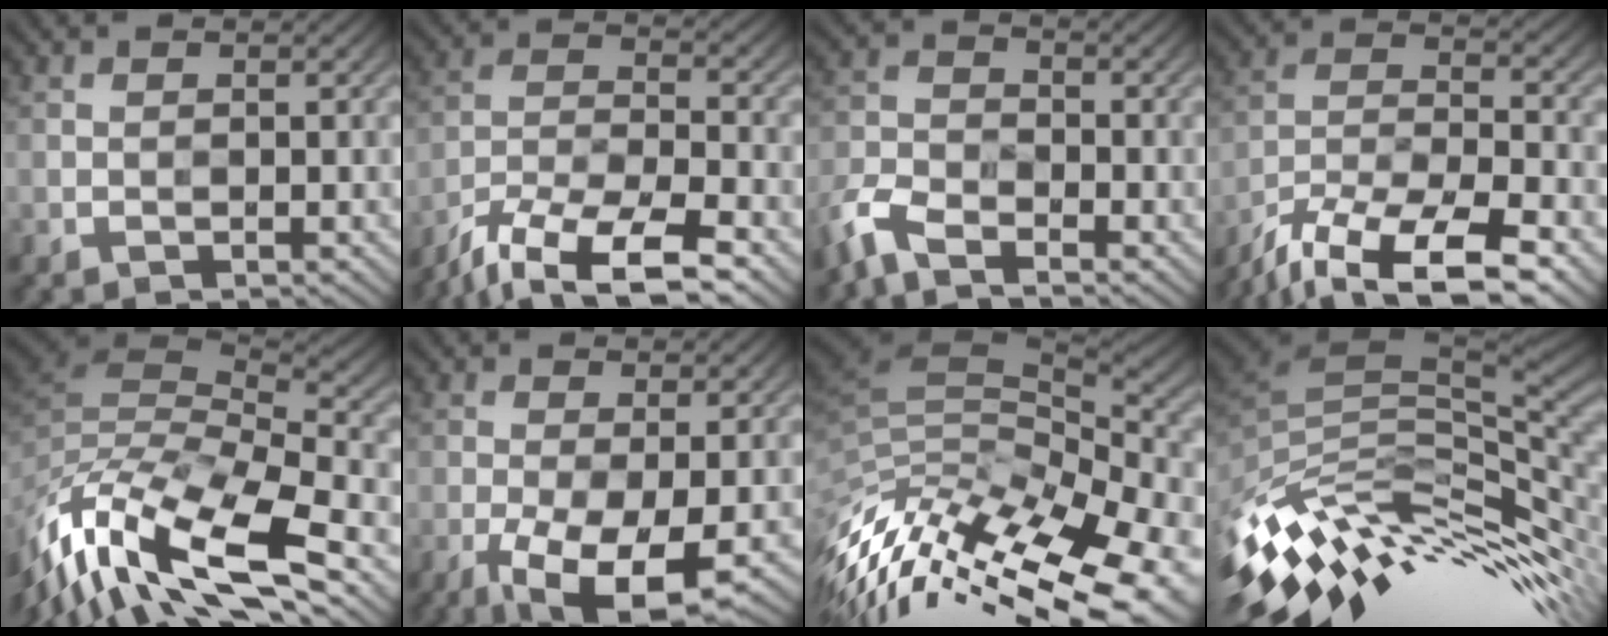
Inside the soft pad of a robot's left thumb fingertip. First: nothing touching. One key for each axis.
{"total": 12.9, "fx": -9.5, "fy": 3.9, "fz": 7.7, "tx": -0.163, "ty": -0.016, "tz": -0.178}
{"total": 5.9, "fx": -4.7, "fy": 2.1, "fz": 3.0, "tx": -0.073, "ty": -0.011, "tz": -0.111}
{"total": 15.0, "fx": -11.1, "fy": 4.8, "fz": 8.8, "tx": -0.185, "ty": -0.027, "tz": -0.197}
{"total": 16.1, "fx": -7.1, "fy": 6.6, "fz": 12.9, "tx": -0.305, "ty": -0.020, "tz": -0.117}
{"total": 9.0, "fx": -4.0, "fy": 3.1, "fz": 7.5, "tx": -0.146, "ty": -0.019, "tz": -0.064}
{"total": 15.8, "fx": -9.3, "fy": 6.7, "fz": 10.9, "tx": -0.234, "ty": -0.009, "tz": -0.138}
{"total": 13.9, "fx": -4.1, "fy": 5.3, "fz": 12.2, "tx": -0.241, "ty": -0.007, "tz": -0.071}